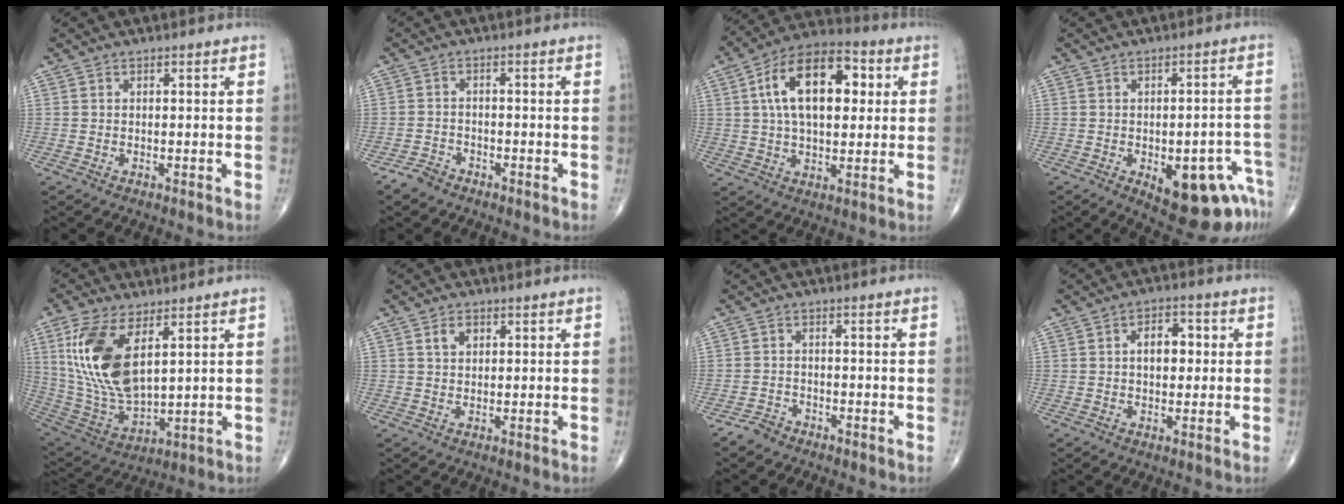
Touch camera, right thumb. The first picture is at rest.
{"total": 3.1, "force": [-2.4, 1.8, 0.7], "torque": [-0.015, 0.011, -0.043]}
{"total": 17.8, "force": [4.0, 9.6, 14.4], "torque": [-0.219, 0.017, 0.059]}
{"total": 14.0, "force": [-6.5, 6.2, 10.8], "torque": [-0.094, 0.033, -0.072]}
{"total": 17.6, "force": [5.8, 8.4, 14.3], "torque": [-0.285, -0.025, 0.125]}
{"total": 2.9, "force": [1.2, 2.0, 1.7], "torque": [-0.021, -0.001, 0.020]}
{"total": 2.6, "force": [-2.1, 1.5, 0.4], "torque": [-0.009, 0.009, -0.039]}
{"total": 6.2, "force": [0.8, 3.9, 4.7], "torque": [-0.053, 0.012, 0.006]}